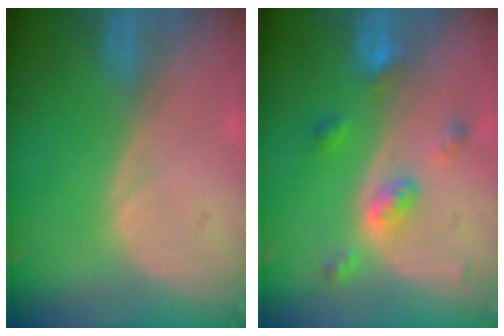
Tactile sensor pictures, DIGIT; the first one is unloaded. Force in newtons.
{"total": 5.2, "press": 4.5, "slide": 2.5}